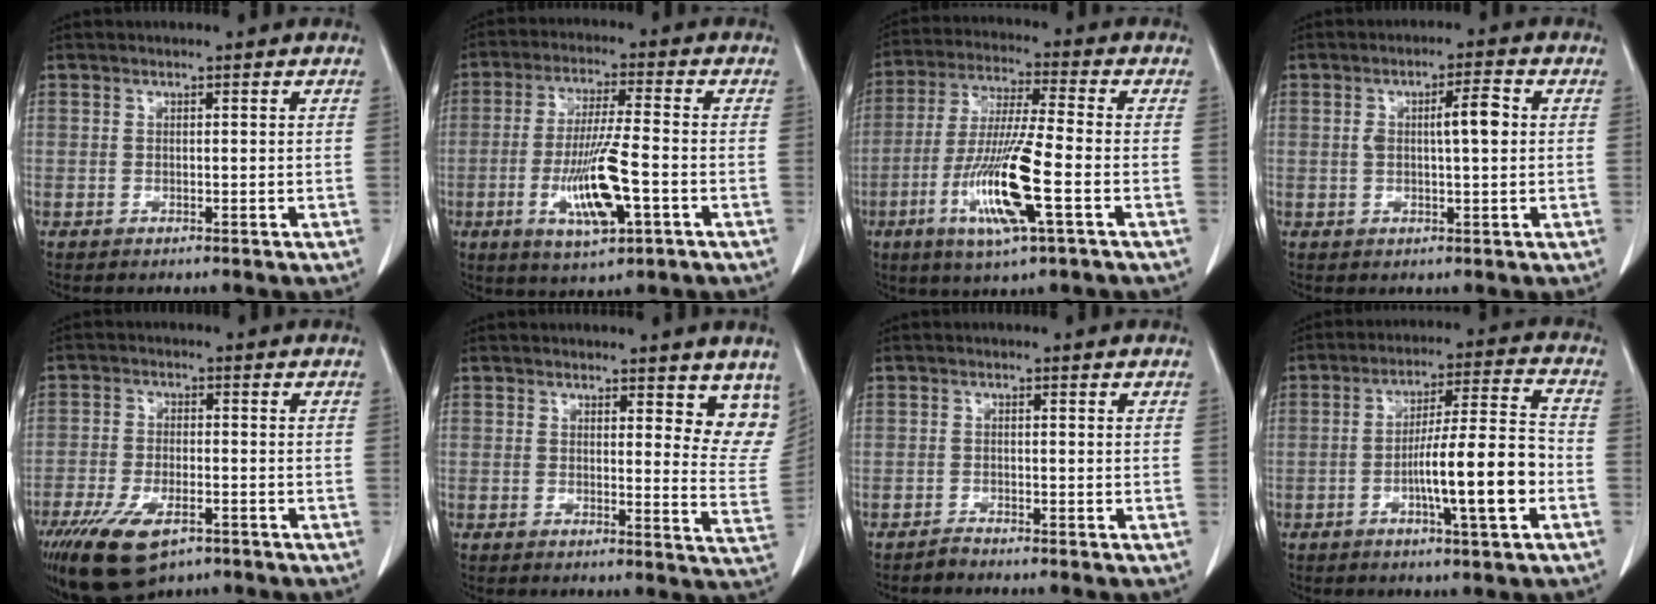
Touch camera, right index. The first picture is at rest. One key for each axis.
{"total": 9.5, "fx": -3.0, "fy": 1.7, "fz": 8.9, "tx": -0.165, "ty": -0.008, "tz": -0.049}
{"total": 13.8, "fx": -4.6, "fy": 0.6, "fz": 13.0, "tx": -0.263, "ty": -0.020, "tz": -0.086}
{"total": 5.3, "fx": 0.7, "fy": 0.9, "fz": 5.1, "tx": -0.088, "ty": 0.010, "tz": 0.011}
{"total": 10.8, "fx": -6.6, "fy": 4.4, "fz": 7.4, "tx": -0.145, "ty": -0.016, "tz": -0.110}
{"total": 8.0, "fx": 6.4, "fy": 2.3, "fz": 4.2, "tx": -0.028, "ty": -0.036, "tz": 0.056}
{"total": 1.1, "fx": -1.1, "fy": 0.0, "fz": 0.0, "tx": 0.002, "ty": -0.003, "tz": -0.019}
{"total": 12.3, "fx": -3.7, "fy": 0.4, "fz": 11.7, "tx": -0.193, "ty": 0.007, "tz": -0.061}